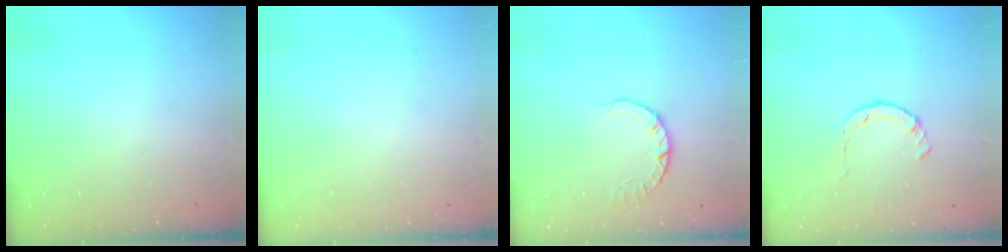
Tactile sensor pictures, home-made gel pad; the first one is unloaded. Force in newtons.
{"total": 0.0}
{"total": 2.8, "press": 2.8, "slide": 0.4}
{"total": 1.4, "press": 1.4, "slide": 0.3}